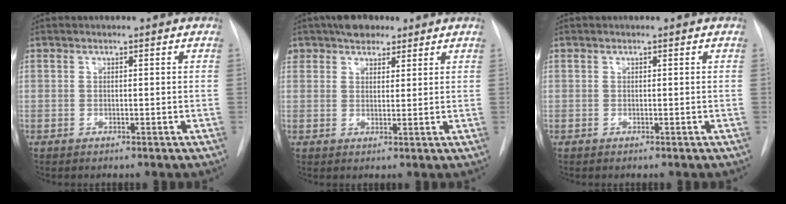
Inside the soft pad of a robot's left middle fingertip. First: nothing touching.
{"total": 5.3, "force": [3.9, 3.0, 2.0], "torque": [-0.036, 0.013, 0.070]}
{"total": 0.0}